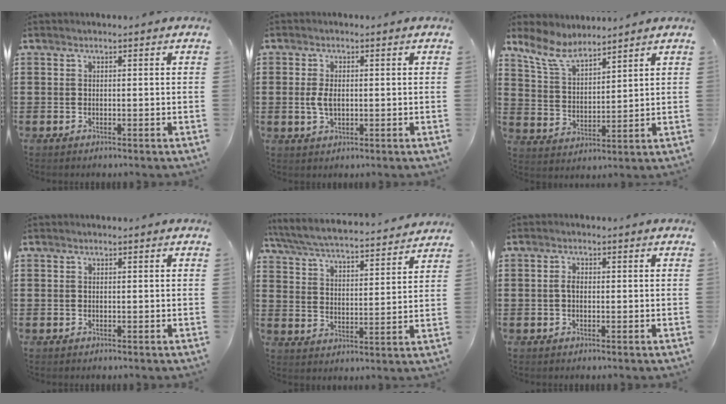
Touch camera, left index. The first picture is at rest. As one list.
[{"total": 3.2, "force": [0.0, 1.7, 2.7], "torque": [-0.069, 0.000, -0.004]}, {"total": 7.3, "force": [6.2, 2.2, 3.2], "torque": [-0.087, -0.020, 0.114]}, {"total": 0.0}, {"total": 5.4, "force": [5.2, 0.0, 1.6], "torque": [-0.055, -0.038, 0.085]}, {"total": 1.7, "force": [-0.1, 0.9, 1.4], "torque": [-0.030, 0.003, -0.002]}]